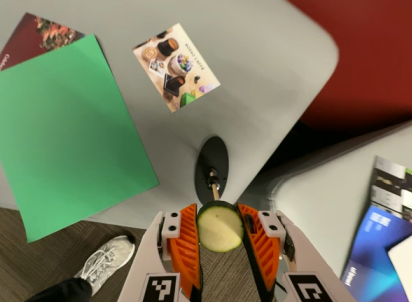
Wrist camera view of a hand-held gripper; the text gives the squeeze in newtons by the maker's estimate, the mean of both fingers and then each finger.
{"total": 11.4, "left": 11.3, "right": 11.4}